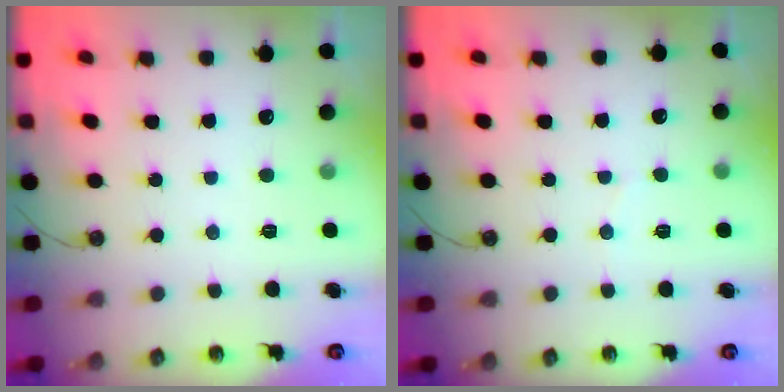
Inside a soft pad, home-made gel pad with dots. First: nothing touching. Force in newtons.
{"total": 2.2, "press": 2.2, "slide": 0.2}